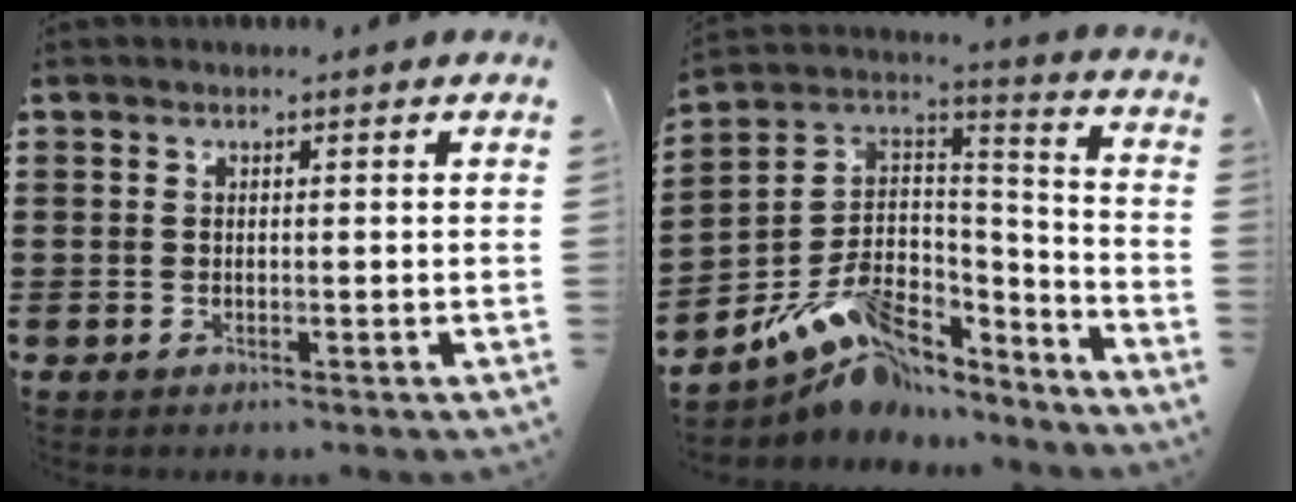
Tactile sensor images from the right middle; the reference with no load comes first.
{"total": 9.4, "force": [-6.1, 5.9, 4.2], "torque": [-0.099, 0.007, -0.117]}